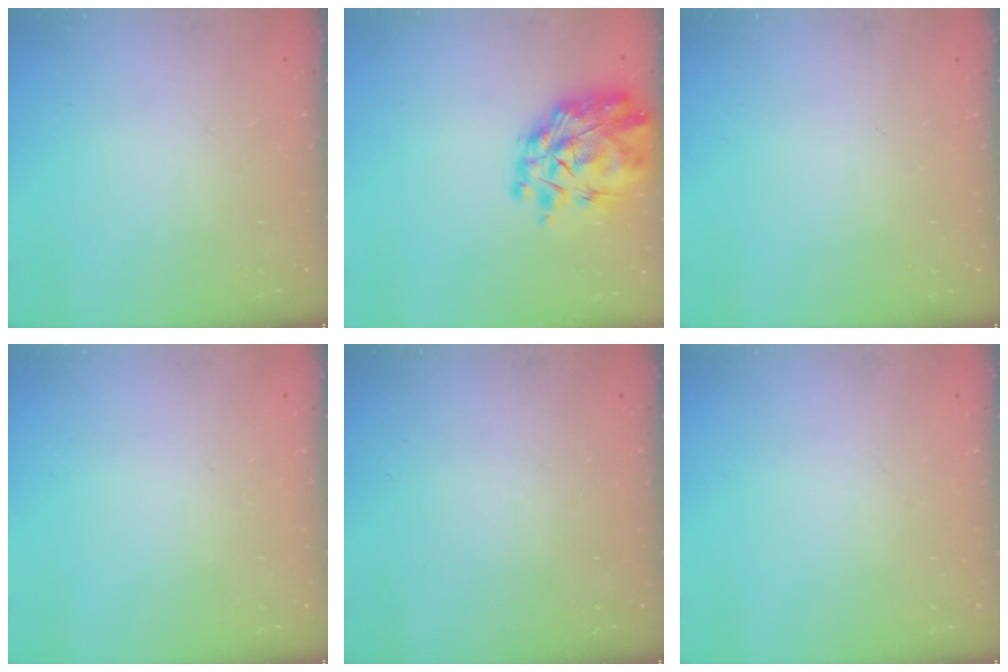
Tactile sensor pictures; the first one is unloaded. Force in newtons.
{"total": 8.3, "press": 7.6, "slide": 3.3}
{"total": 0.0}
{"total": 0.0}
{"total": 0.0}
{"total": 0.0}